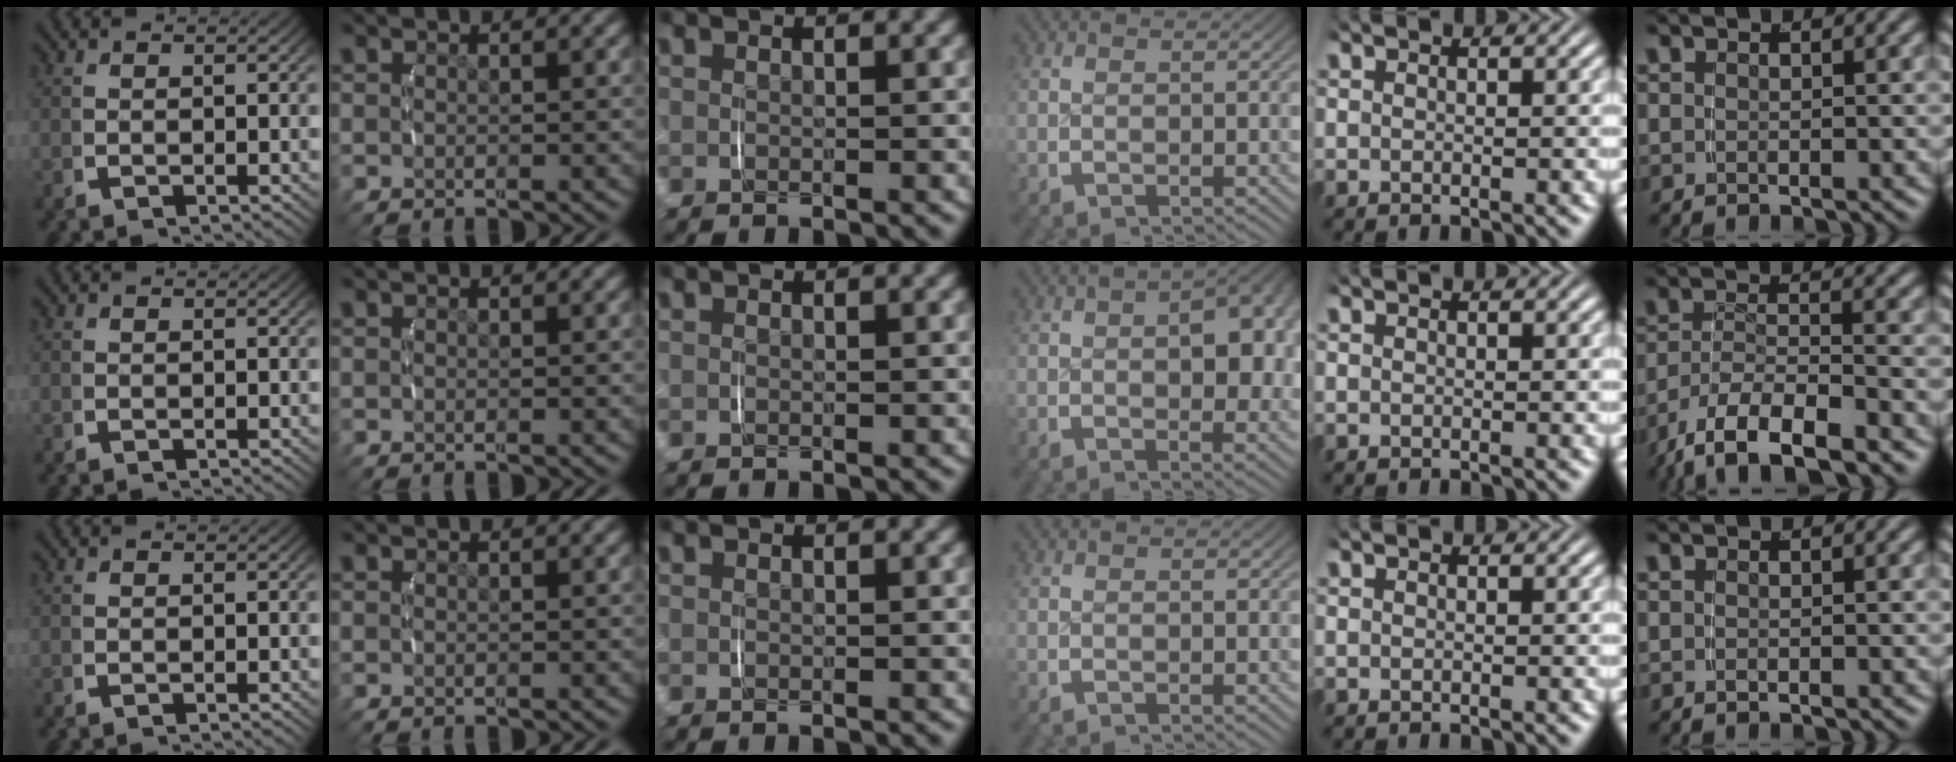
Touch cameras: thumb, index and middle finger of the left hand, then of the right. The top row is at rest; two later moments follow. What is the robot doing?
{"motion": "lift_and_place", "object": "jewelry box"}